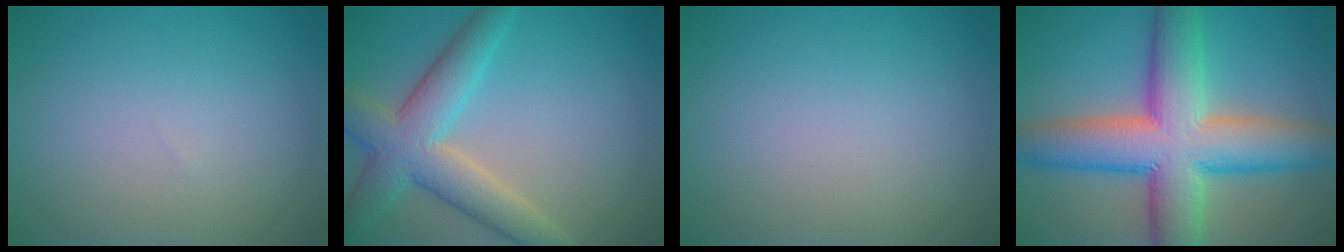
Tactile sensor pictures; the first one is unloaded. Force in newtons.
{"total": 6.6, "press": 6.6, "slide": 0.6}
{"total": 0.0}
{"total": 12.3, "press": 12.3, "slide": 0.6}